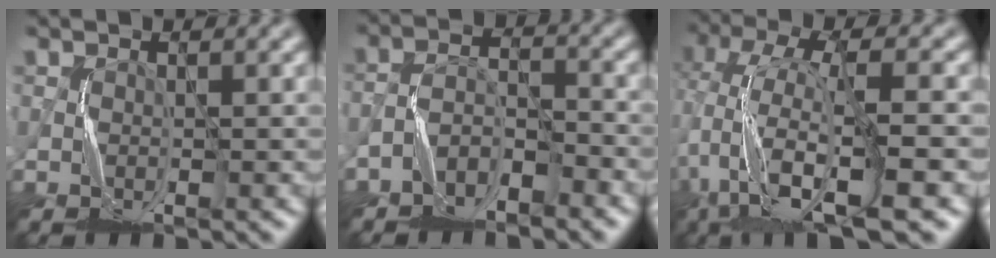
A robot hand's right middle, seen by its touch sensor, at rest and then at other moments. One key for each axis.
{"total": 3.3, "fx": -3.0, "fy": 1.1, "fz": 0.9, "tx": -0.014, "ty": 0.011, "tz": -0.060}
{"total": 10.4, "fx": -4.3, "fy": 3.3, "fz": 8.9, "tx": -0.162, "ty": 0.006, "tz": -0.081}